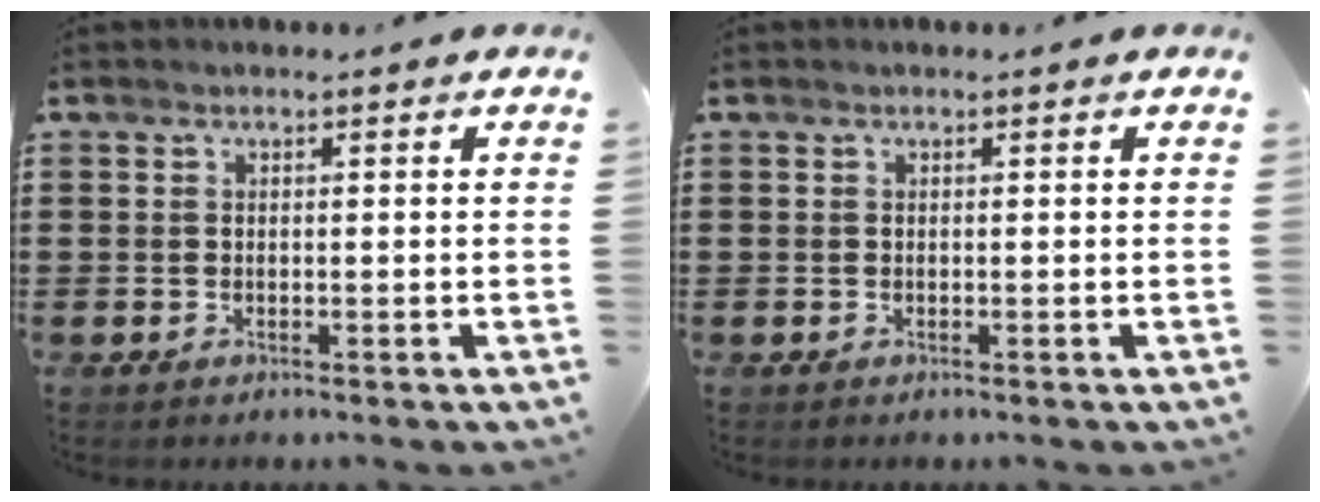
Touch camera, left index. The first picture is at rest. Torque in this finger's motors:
{"motor_torque": [0.00, 0.00, 0.00, 0.00]}